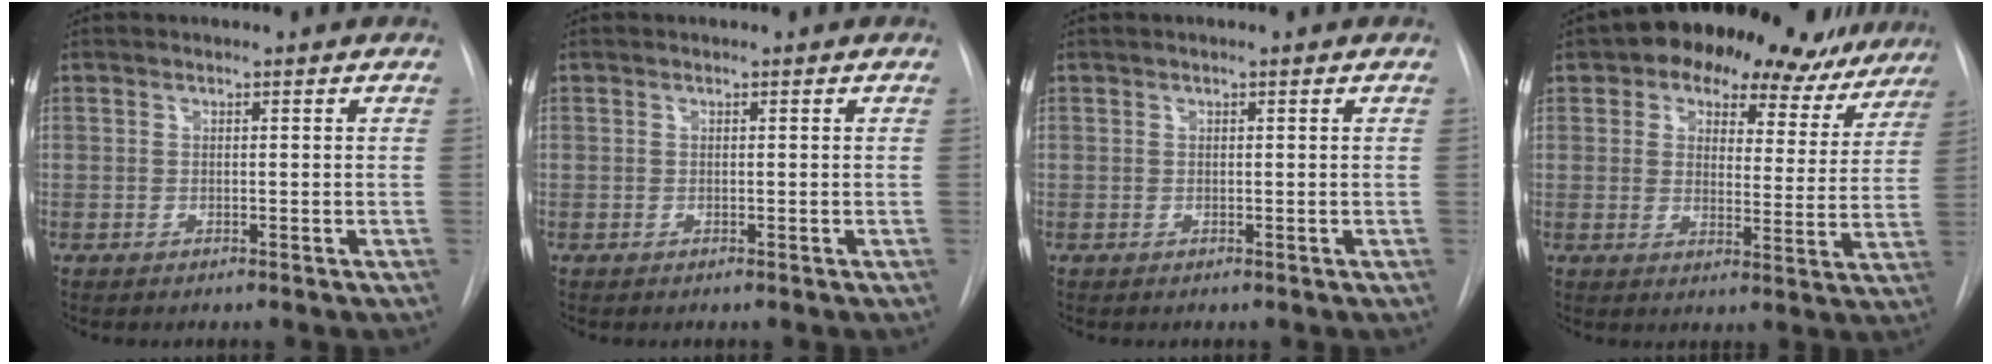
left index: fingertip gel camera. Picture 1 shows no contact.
{"total": 0.0}
{"total": 0.0}
{"total": 19.3, "force": [14.9, 9.3, 8.0], "torque": [-0.104, 0.023, 0.180]}